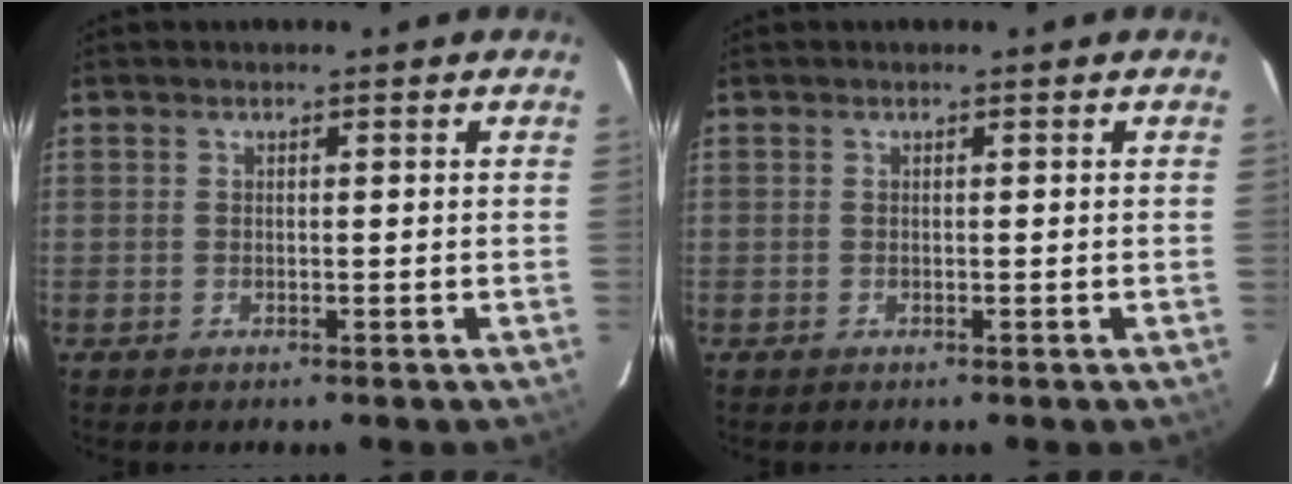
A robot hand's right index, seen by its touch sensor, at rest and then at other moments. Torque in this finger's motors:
{"motor_torque": [0.00, 0.00, 0.00, 0.00]}